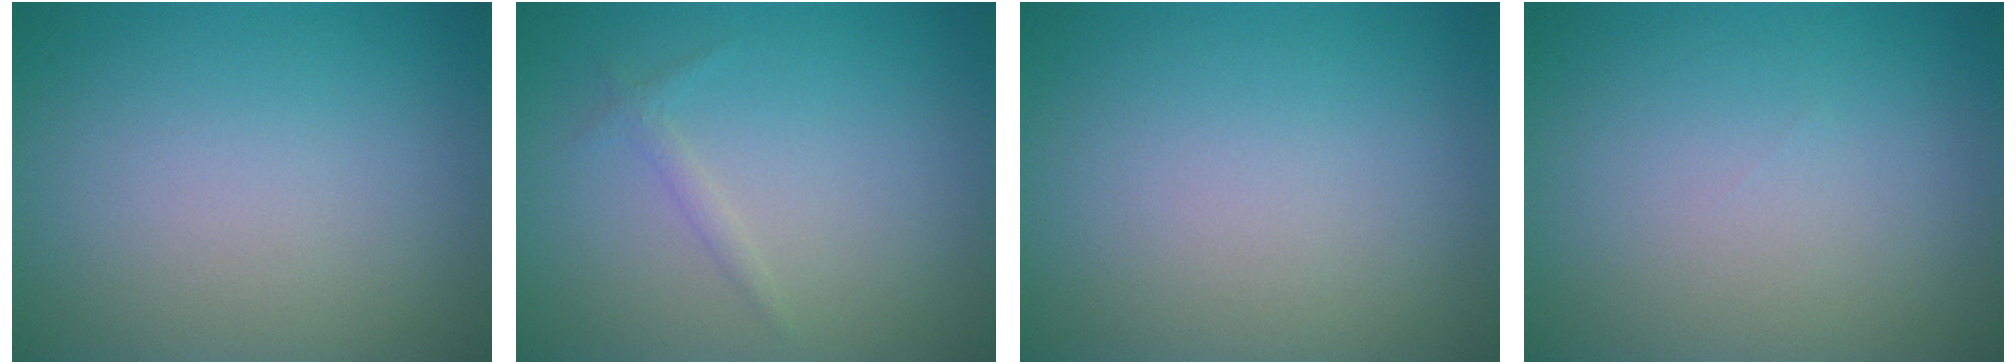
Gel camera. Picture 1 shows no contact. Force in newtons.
{"total": 0.8, "press": 0.8, "slide": 0.0}
{"total": 0.0}
{"total": 0.0}